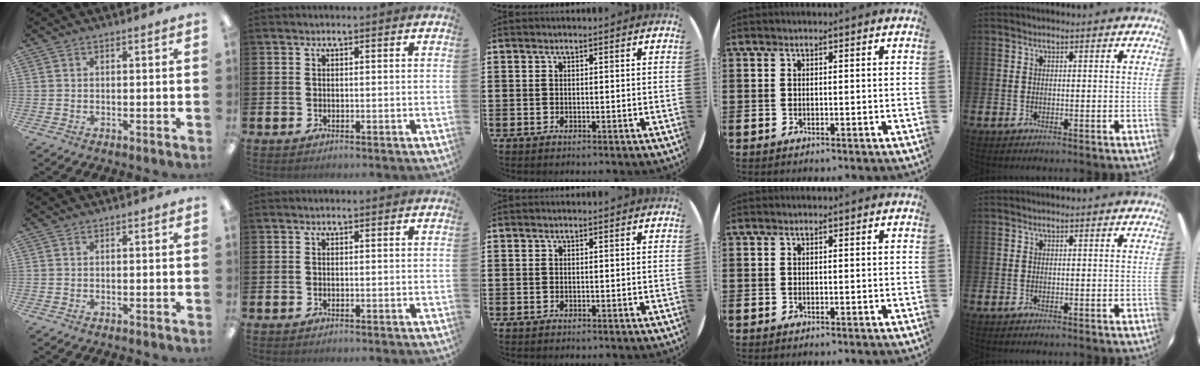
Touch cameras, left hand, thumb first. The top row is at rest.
{}